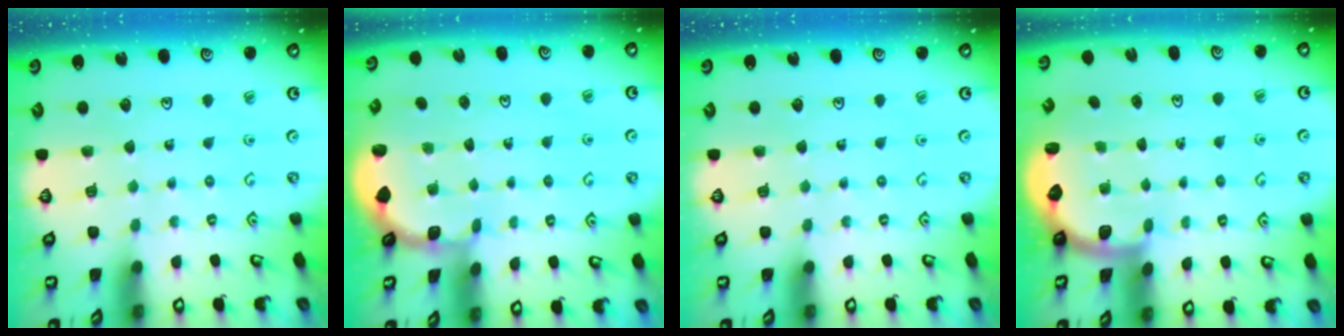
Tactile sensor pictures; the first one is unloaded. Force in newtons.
{"total": 1.4, "press": 1.3, "slide": 0.3}
{"total": 0.0}
{"total": 2.2, "press": 2.1, "slide": 0.8}